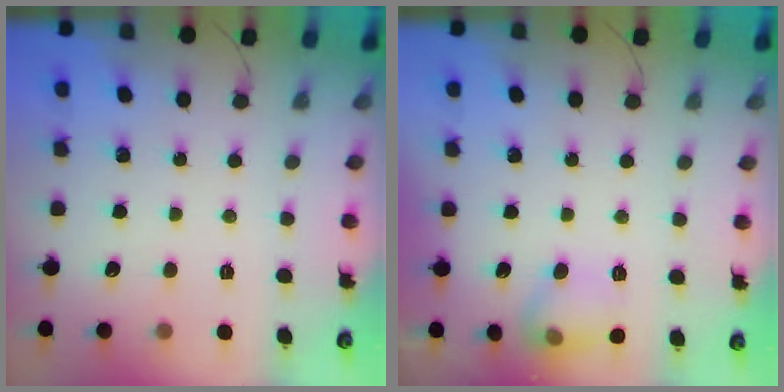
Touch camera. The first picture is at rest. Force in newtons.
{"total": 10.0, "press": 10.0, "slide": 0.7}